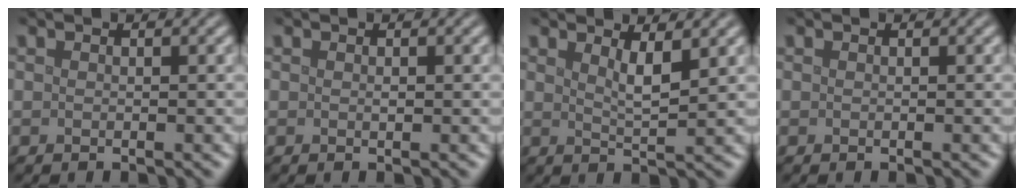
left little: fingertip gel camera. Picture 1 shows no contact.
{"total": 0.0}
{"total": 2.4, "force": [1.3, 0.6, 1.9], "torque": [-0.028, -0.007, 0.022]}
{"total": 0.0}